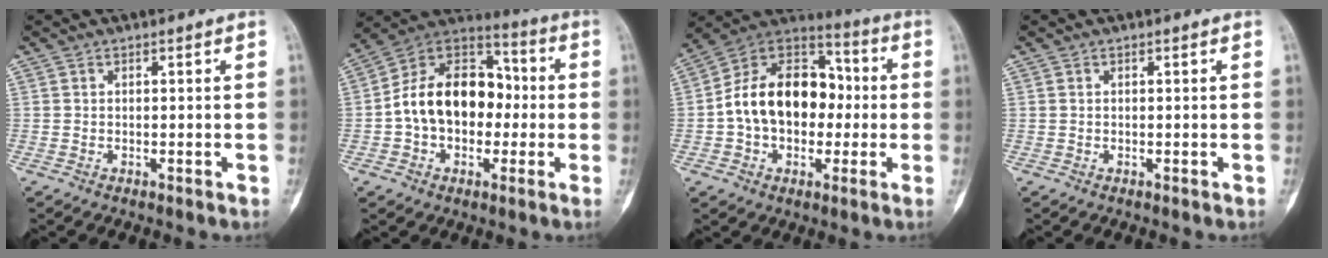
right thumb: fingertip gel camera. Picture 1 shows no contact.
{"total": 17.4, "force": [-0.9, 12.3, 12.4], "torque": [-0.174, 0.047, -0.024]}
{"total": 18.6, "force": [-0.6, 13.0, 13.3], "torque": [-0.186, 0.044, -0.018]}
{"total": 0.0}